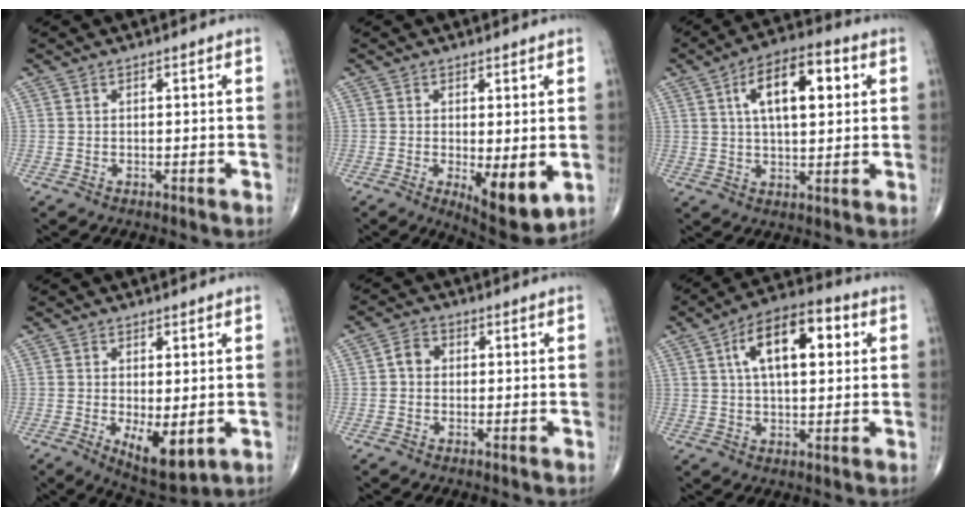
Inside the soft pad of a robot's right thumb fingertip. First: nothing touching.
{"total": 8.3, "force": [-1.5, 3.0, 7.6], "torque": [-0.106, -0.024, -0.015]}
{"total": 12.9, "force": [3.7, 5.9, 10.9], "torque": [-0.163, 0.009, 0.055]}
{"total": 7.9, "force": [-1.5, 3.3, 7.0], "torque": [-0.102, -0.023, -0.012]}
{"total": 3.3, "force": [0.1, 2.8, 1.8], "torque": [-0.021, 0.011, -0.004]}
{"total": 14.2, "force": [3.9, 6.9, 11.7], "torque": [-0.176, 0.016, 0.057]}